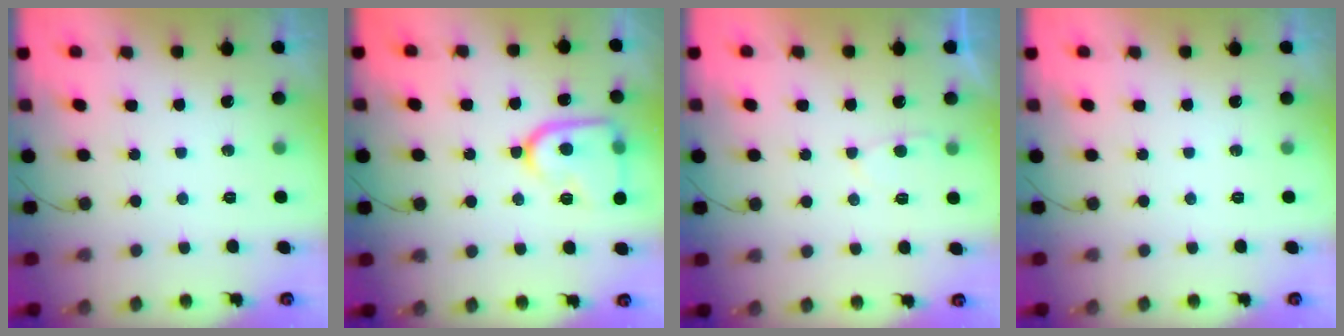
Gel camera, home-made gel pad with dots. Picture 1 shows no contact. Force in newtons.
{"total": 15.5, "press": 15.5, "slide": 1.4}
{"total": 3.0, "press": 2.9, "slide": 0.5}
{"total": 0.0}